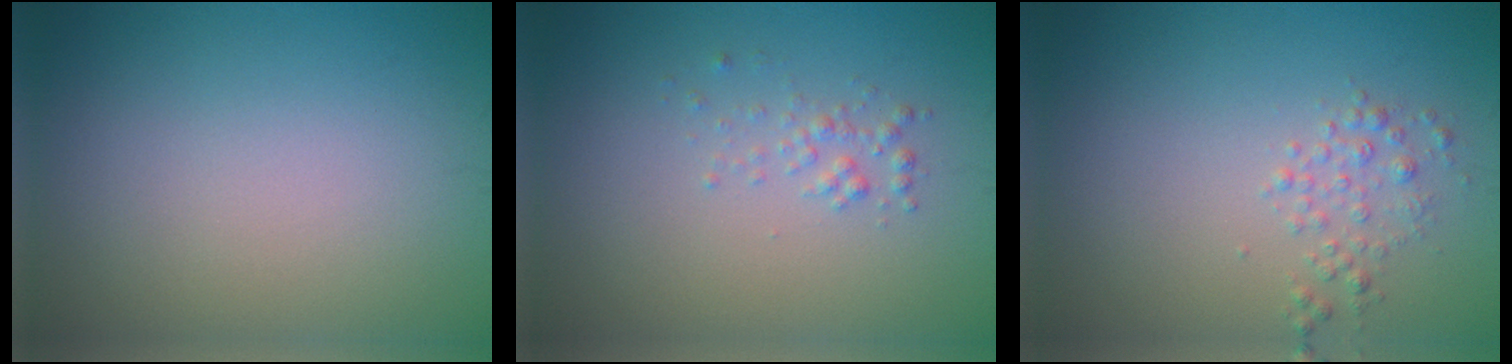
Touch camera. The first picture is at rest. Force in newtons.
{"total": 1.1, "press": 1.1, "slide": 0.1}
{"total": 1.5, "press": 1.5, "slide": 0.0}